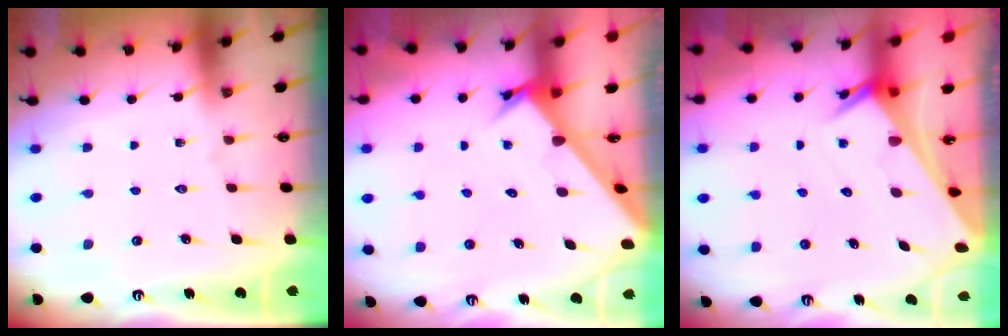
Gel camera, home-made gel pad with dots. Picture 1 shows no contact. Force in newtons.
{"total": 2.6, "press": 2.6, "slide": 0.3}
{"total": 2.9, "press": 2.9, "slide": 0.2}